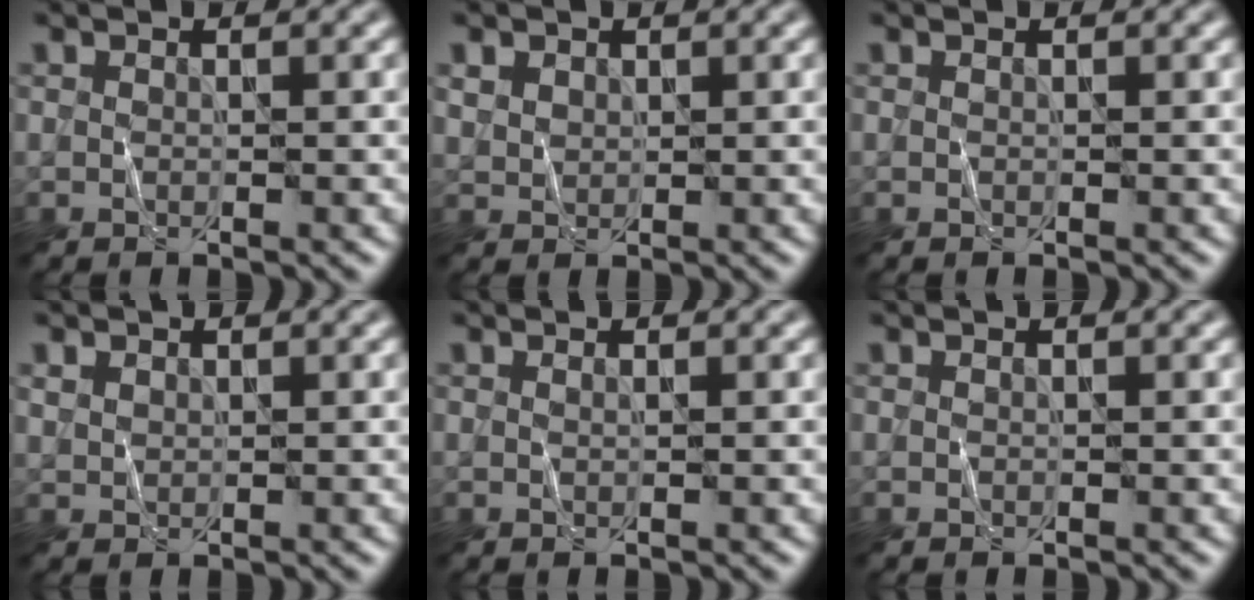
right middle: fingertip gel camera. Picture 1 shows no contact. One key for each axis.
{"total": 1.6, "fx": 0.9, "fy": 1.2, "fz": 0.5, "tx": -0.015, "ty": -0.002, "tz": 0.022}
{"total": 0.0}
{"total": 1.1, "fx": 0.6, "fy": 0.8, "fz": 0.3, "tx": -0.009, "ty": 0.001, "tz": 0.016}
{"total": 0.0}
{"total": 0.0}